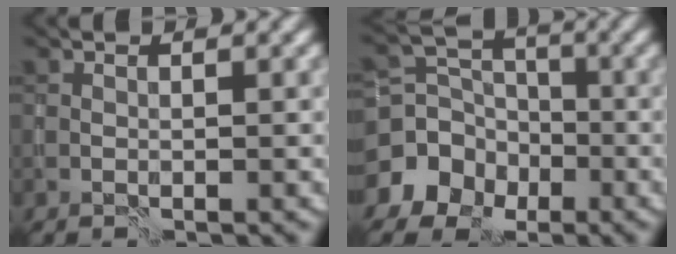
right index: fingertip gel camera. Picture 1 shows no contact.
{"total": 6.5, "force": [-3.3, 5.5, 1.4], "torque": [-0.011, 0.004, -0.080]}